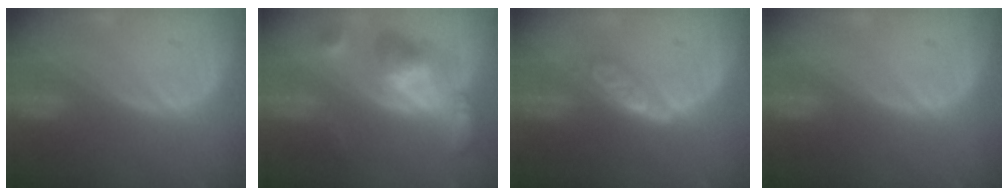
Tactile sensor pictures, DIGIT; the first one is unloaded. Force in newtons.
{"total": 8.1, "press": 8.1, "slide": 0.6}
{"total": 4.7, "press": 4.3, "slide": 1.9}
{"total": 0.0}